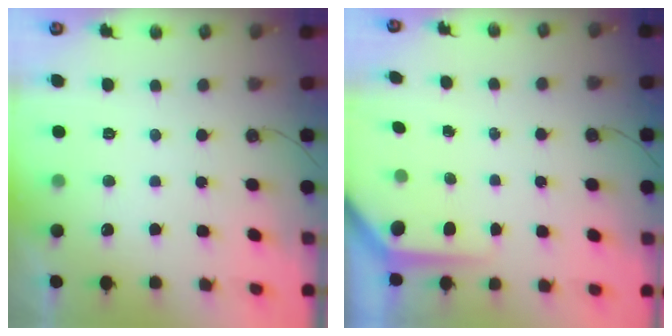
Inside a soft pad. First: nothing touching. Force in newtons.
{"total": 5.2, "press": 5.1, "slide": 0.3}